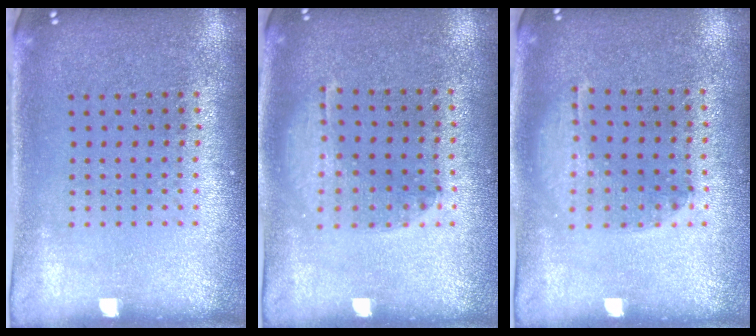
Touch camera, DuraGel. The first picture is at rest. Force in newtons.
{"total": 1.1, "press": 1.1, "slide": 0.2}
{"total": 1.1, "press": 1.1, "slide": 0.2}